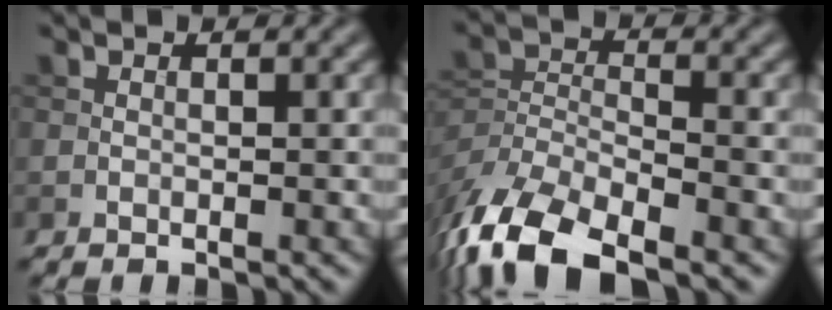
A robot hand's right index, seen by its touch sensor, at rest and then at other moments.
{"total": 9.8, "force": [-6.9, 3.9, 5.7], "torque": [-0.113, -0.013, -0.136]}